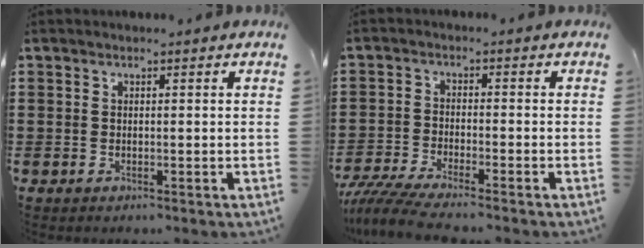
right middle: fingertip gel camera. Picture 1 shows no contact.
{"total": 4.6, "force": [-4.2, 0.0, 1.8], "torque": [-0.053, -0.016, -0.087]}